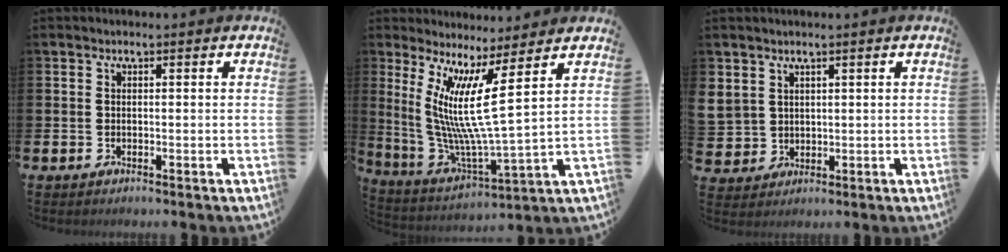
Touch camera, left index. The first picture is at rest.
{"total": 9.8, "force": [5.1, -0.2, 8.3], "torque": [-0.159, -0.063, 0.078]}
{"total": 3.7, "force": [2.8, 2.4, 0.2], "torque": [-0.002, -0.012, 0.049]}